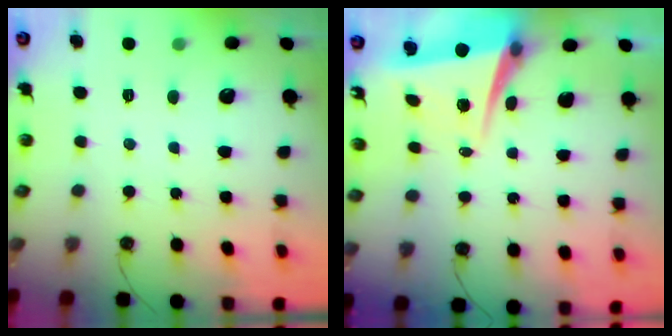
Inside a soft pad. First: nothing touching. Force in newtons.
{"total": 6.5, "press": 6.4, "slide": 0.8}